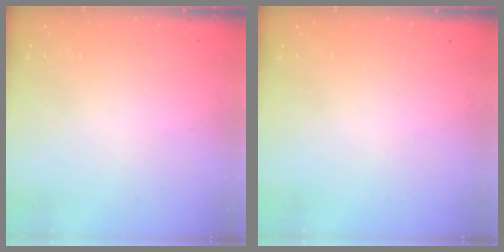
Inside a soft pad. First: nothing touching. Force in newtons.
{"total": 0.0}